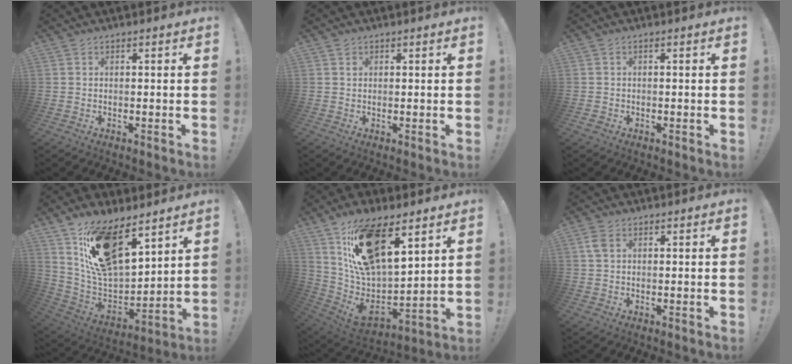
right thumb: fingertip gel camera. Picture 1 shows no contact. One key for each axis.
{"total": 0.7, "fx": 0.4, "fy": 0.6, "fz": 0.1, "tx": 0.000, "ty": 0.000, "tz": 0.006}
{"total": 1.0, "fx": -0.7, "fy": 0.8, "fz": 0.2, "tx": -0.004, "ty": 0.003, "tz": -0.012}
{"total": 19.2, "fx": 11.9, "fy": 8.9, "fz": 12.1, "tx": -0.208, "ty": -0.073, "tz": 0.222}
{"total": 20.6, "fx": 11.5, "fy": 7.6, "fz": 15.3, "tx": -0.287, "ty": -0.073, "tz": 0.209}
{"total": 2.8, "fx": 1.1, "fy": 1.5, "fz": 2.0, "tx": -0.036, "ty": 0.002, "tz": 0.020}